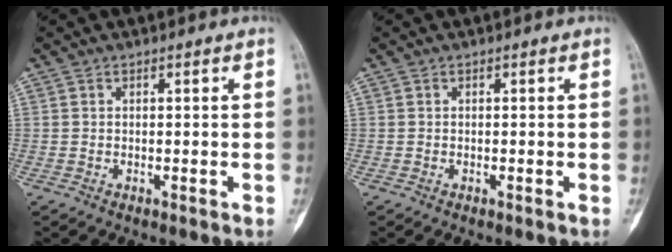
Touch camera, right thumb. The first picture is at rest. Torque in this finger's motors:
{"motor_torque": [-0.19, 0.37, -0.15, 0.04, -0.05]}